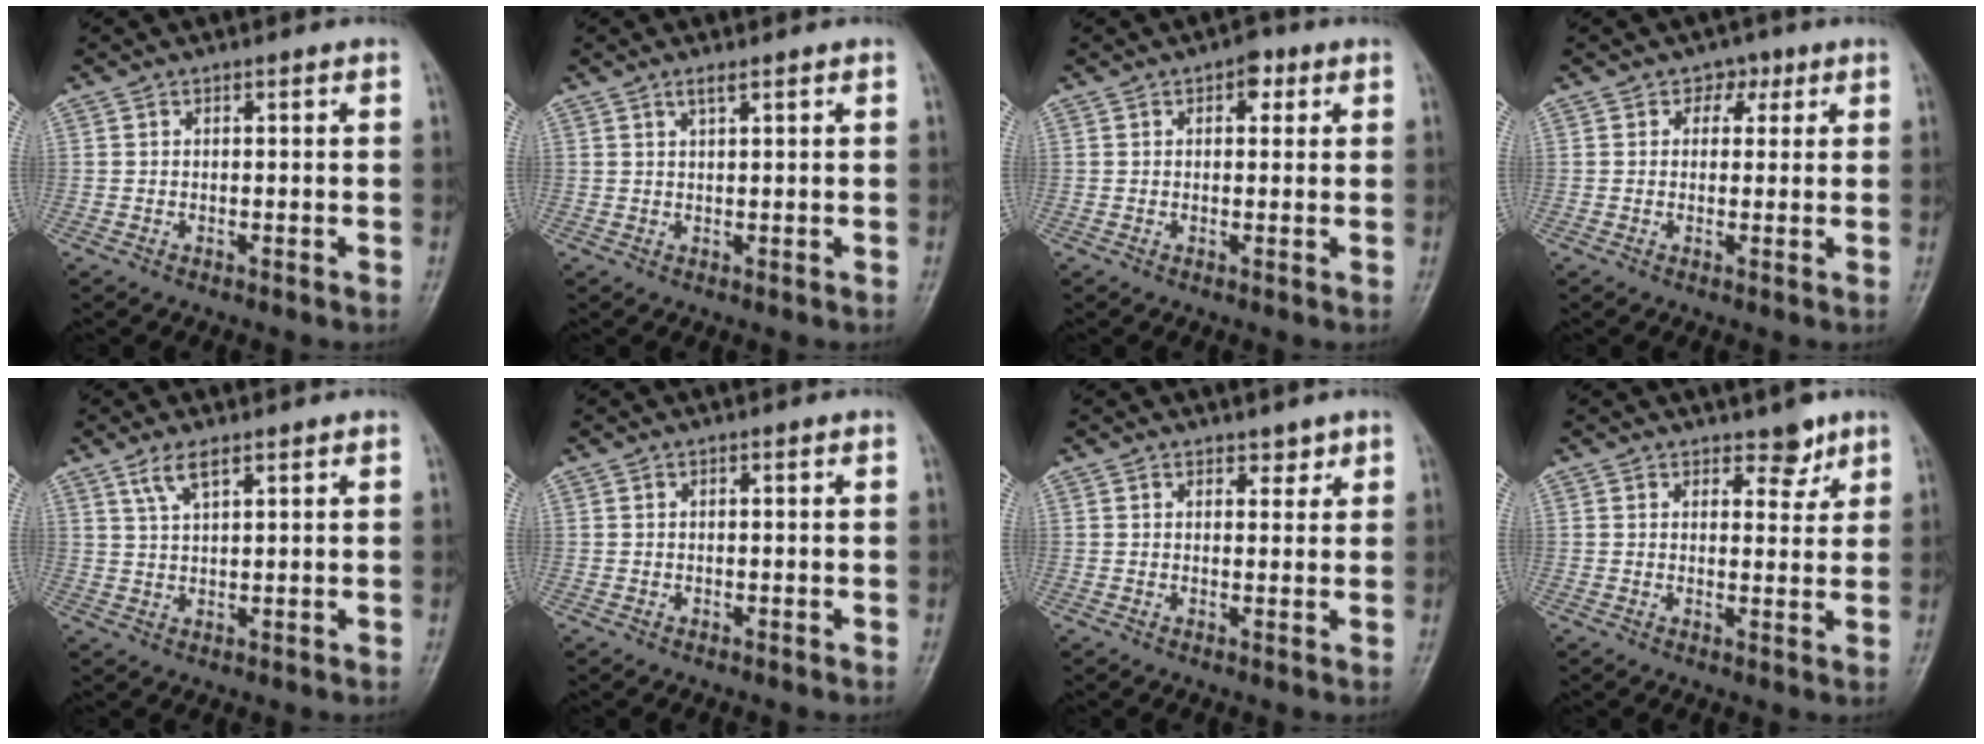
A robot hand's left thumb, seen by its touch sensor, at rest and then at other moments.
{"total": 1.2, "force": [0.9, 0.1, 0.8], "torque": [-0.015, -0.001, 0.020]}
{"total": 3.1, "force": [1.3, 1.9, 2.1], "torque": [-0.010, 0.002, 0.011]}
{"total": 2.9, "force": [1.2, 2.5, 1.0], "torque": [0.019, -0.001, 0.009]}
{"total": 3.9, "force": [2.5, 1.2, 2.8], "torque": [-0.055, -0.004, 0.056]}
{"total": 0.0}
{"total": 2.0, "force": [1.5, 1.2, 0.6], "torque": [0.009, -0.008, 0.018]}
{"total": 3.9, "force": [2.8, 2.0, 1.8], "torque": [0.002, -0.018, 0.039]}